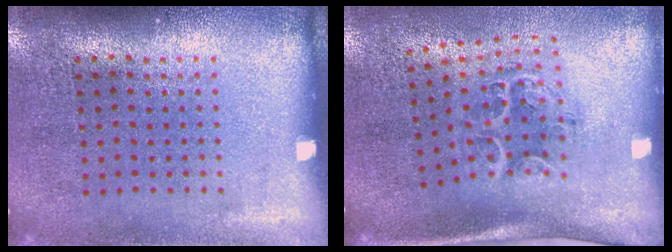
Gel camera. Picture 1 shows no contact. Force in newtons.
{"total": 1.4, "press": 1.3, "slide": 0.7}